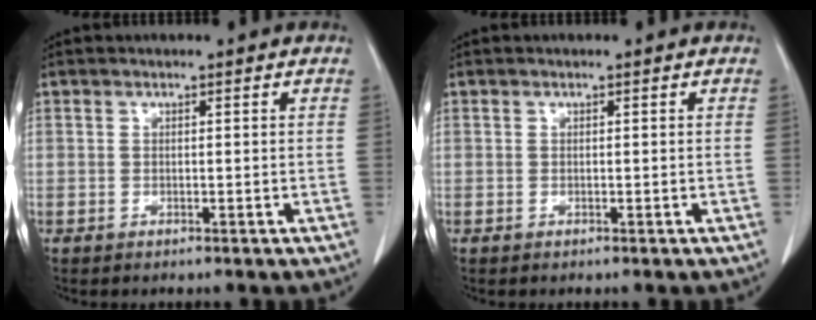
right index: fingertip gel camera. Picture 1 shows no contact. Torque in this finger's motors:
{"motor_torque": [-0.02, -0.01, 0.00, 0.01]}